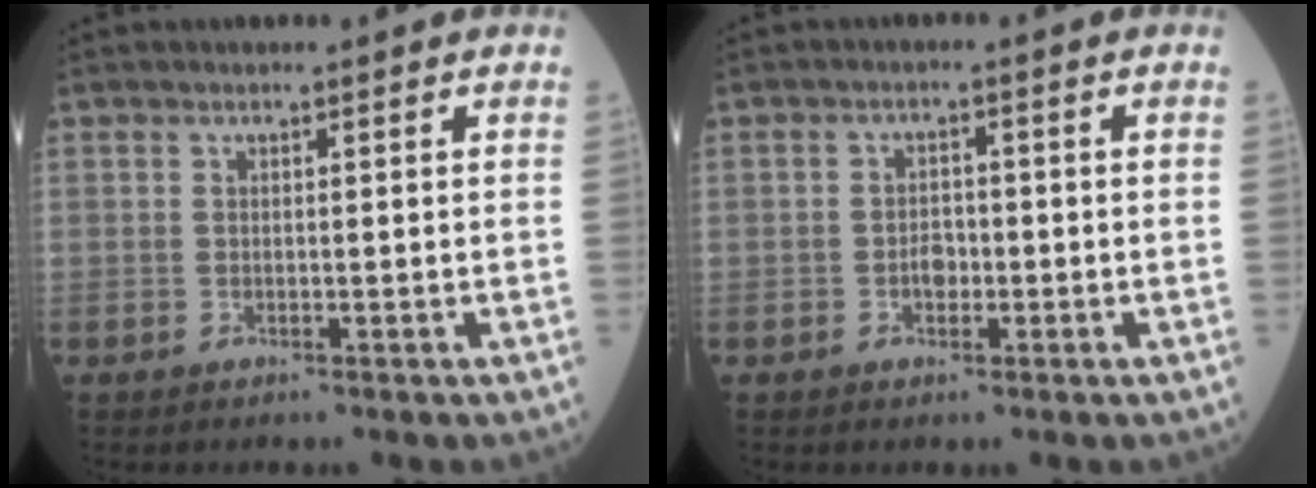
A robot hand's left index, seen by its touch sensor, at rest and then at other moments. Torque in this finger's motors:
{"motor_torque": [0.32, 0.12, -0.07, -0.01]}